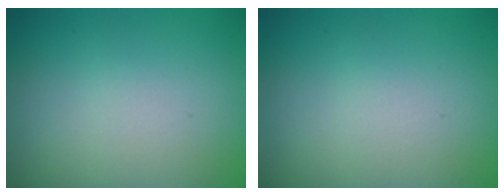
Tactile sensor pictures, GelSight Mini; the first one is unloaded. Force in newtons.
{"total": 0.0}